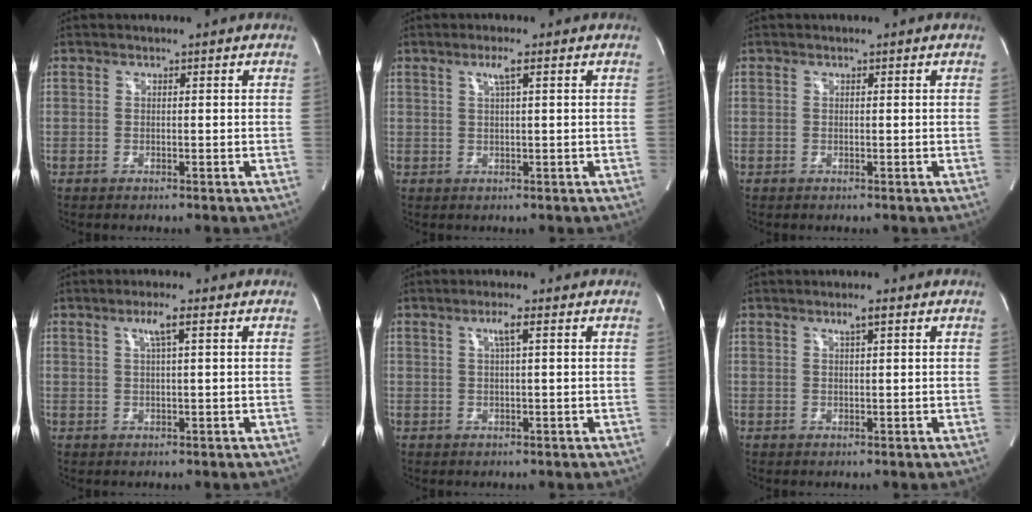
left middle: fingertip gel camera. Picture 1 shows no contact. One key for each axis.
{"total": 2.1, "fx": 1.0, "fy": -0.2, "fz": 1.9, "tx": -0.038, "ty": 0.000, "tz": 0.018}
{"total": 0.0}
{"total": 2.9, "fx": 1.2, "fy": -0.1, "fz": 2.6, "tx": -0.052, "ty": 0.002, "tz": 0.022}
{"total": 2.2, "fx": 0.8, "fy": -0.2, "fz": 2.1, "tx": -0.040, "ty": 0.001, "tz": 0.015}
{"total": 1.6, "fx": 0.9, "fy": 0.1, "fz": 1.4, "tx": -0.026, "ty": 0.002, "tz": 0.016}